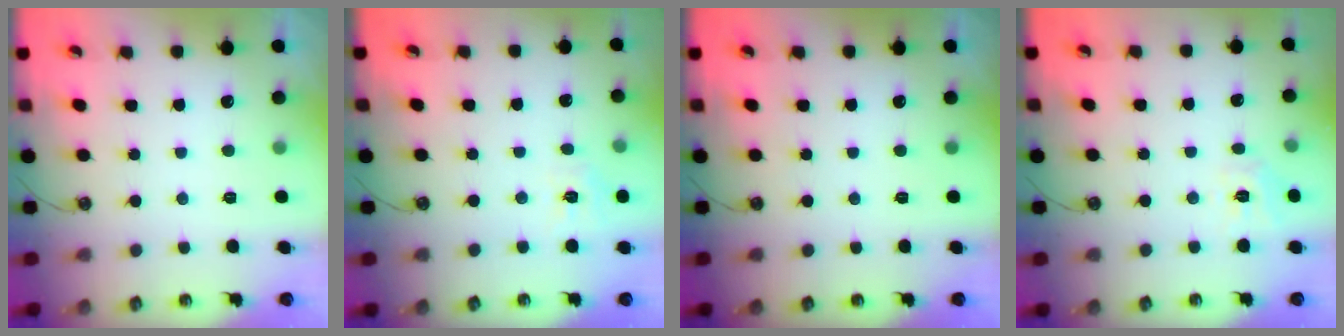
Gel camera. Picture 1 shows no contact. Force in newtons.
{"total": 6.8, "press": 6.7, "slide": 0.6}
{"total": 0.0}
{"total": 7.8, "press": 7.8, "slide": 0.7}